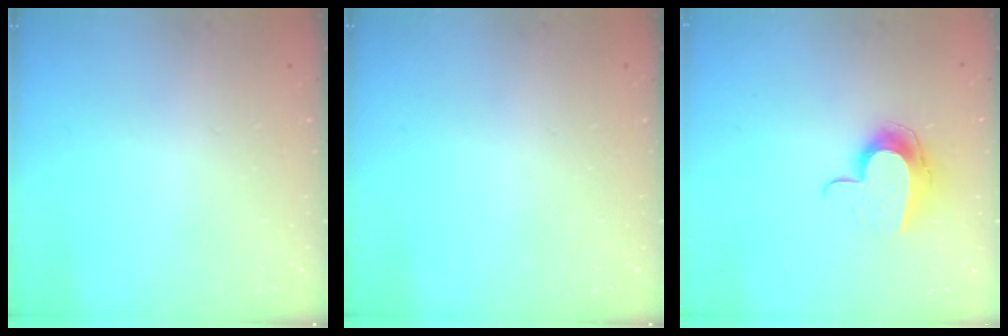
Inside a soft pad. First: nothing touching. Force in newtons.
{"total": 0.0}
{"total": 10.9, "press": 10.9, "slide": 0.7}